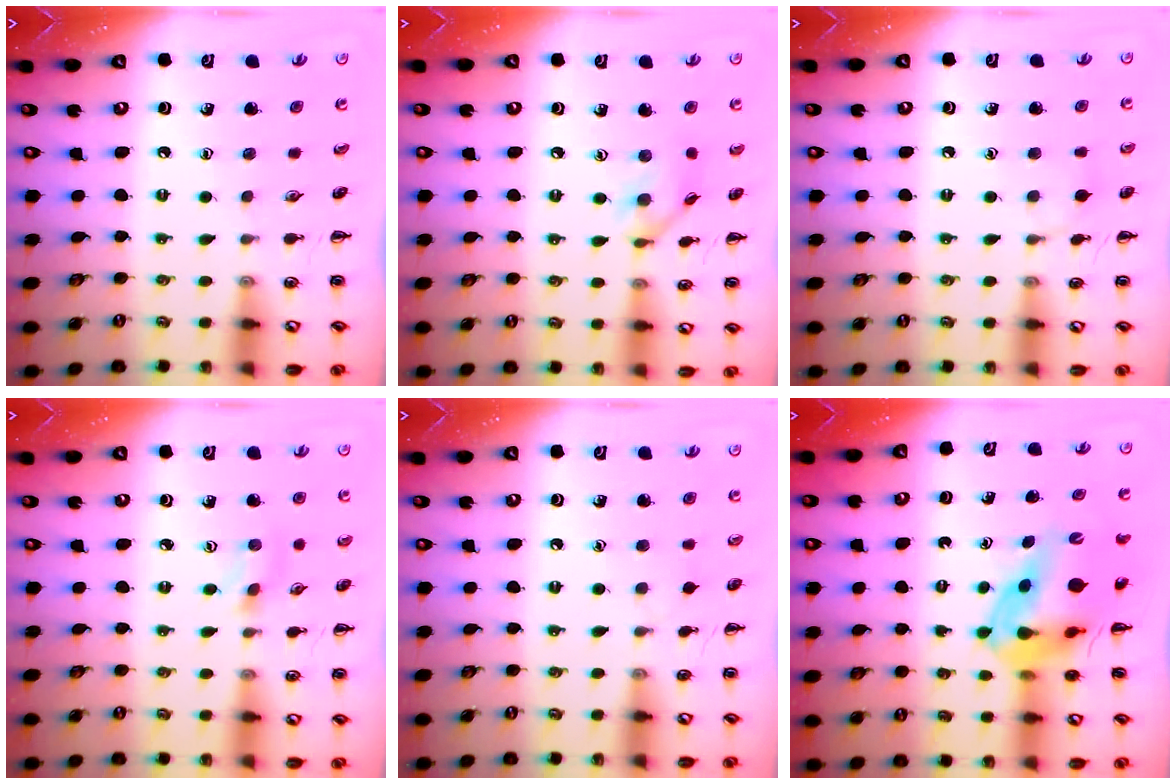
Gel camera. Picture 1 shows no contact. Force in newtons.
{"total": 8.4, "press": 8.3, "slide": 0.7}
{"total": 6.2, "press": 6.0, "slide": 1.7}
{"total": 1.1, "press": 1.0, "slide": 0.5}
{"total": 4.8, "press": 4.6, "slide": 1.4}
{"total": 11.5, "press": 11.0, "slide": 3.5}